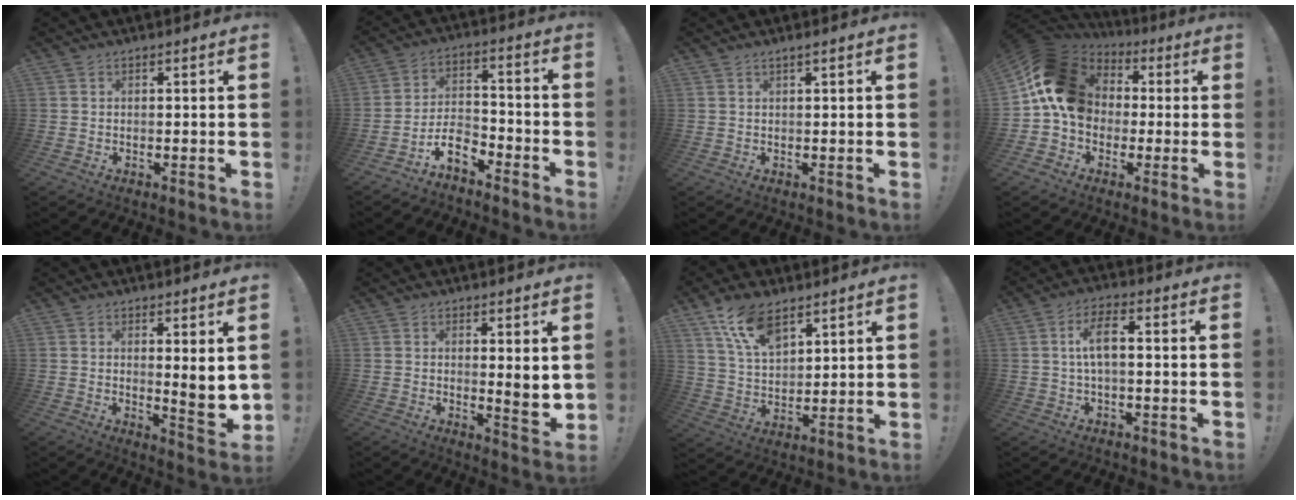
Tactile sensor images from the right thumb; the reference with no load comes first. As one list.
[{"total": 9.3, "force": [-7.4, 4.0, 3.7], "torque": [-0.060, 0.045, -0.136]}, {"total": 1.0, "force": [0.7, -0.2, 0.7], "torque": [-0.020, 0.003, 0.012]}, {"total": 16.9, "force": [2.3, 13.8, 9.4], "torque": [-0.146, 0.013, 0.051]}, {"total": 5.2, "force": [2.2, 0.4, 4.7], "torque": [-0.051, -0.032, 0.033]}, {"total": 4.2, "force": [1.8, 0.3, 3.8], "torque": [-0.042, -0.024, 0.025]}, {"total": 12.4, "force": [8.5, 5.5, 7.1], "torque": [-0.131, -0.043, 0.160]}, {"total": 6.9, "force": [0.3, 2.4, 6.4], "torque": [-0.124, 0.002, 0.001]}]